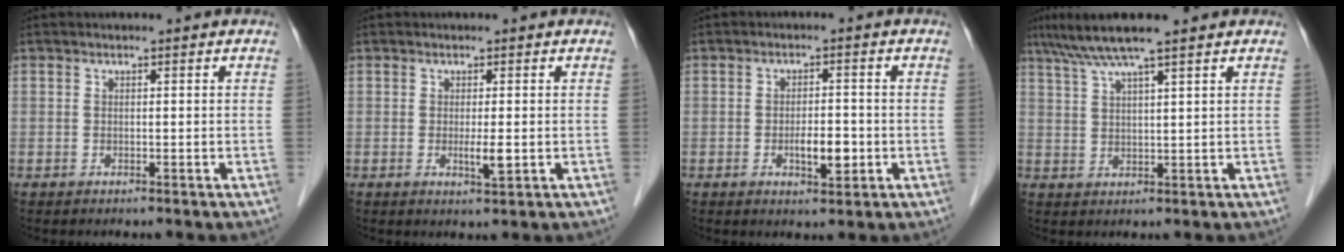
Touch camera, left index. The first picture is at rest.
{"total": 2.1, "force": [-0.2, 0.2, 2.1], "torque": [-0.039, -0.006, -0.002]}
{"total": 4.1, "force": [-1.2, 1.5, 3.7], "torque": [-0.062, 0.000, -0.015]}
{"total": 6.9, "force": [5.4, -0.6, 4.2], "torque": [-0.079, 0.028, 0.099]}